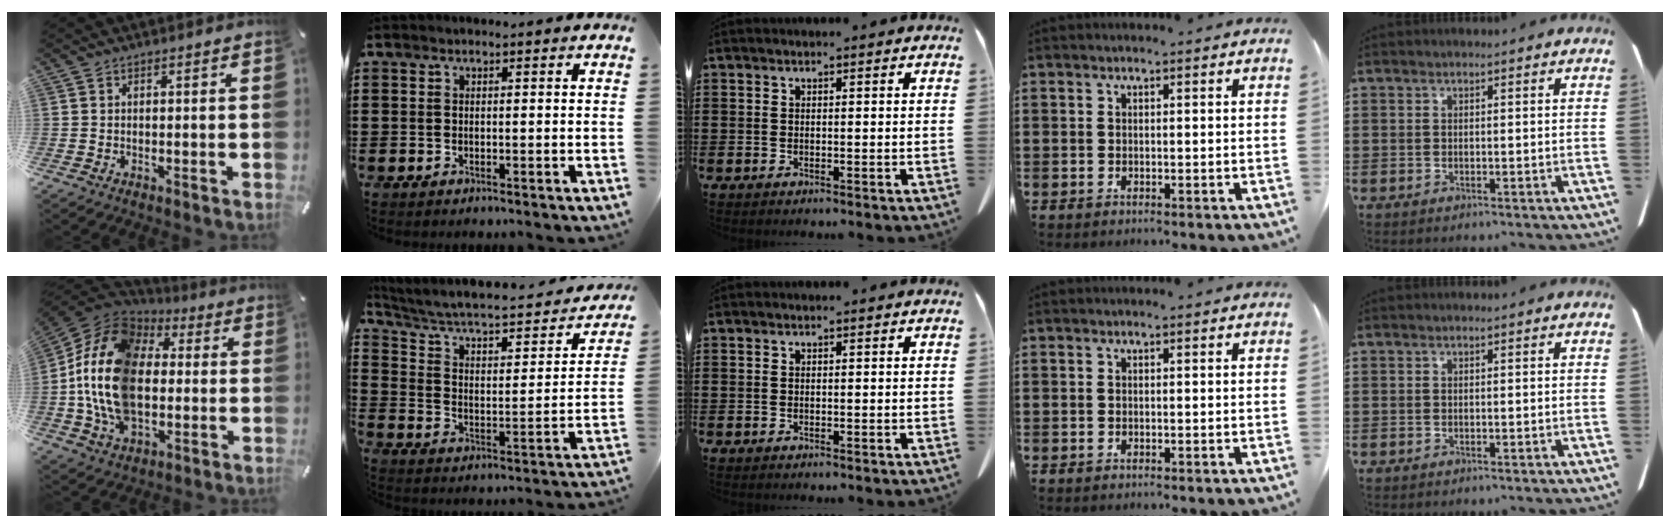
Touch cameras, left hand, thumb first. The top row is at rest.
{"thumb": {"total": 21.1, "force": [-2.0, 15.1, 14.7], "torque": [-0.324, 0.019, -0.042]}, "index": {"total": 4.8, "force": [3.7, 1.4, 2.8], "torque": [-0.073, -0.034, 0.053]}}